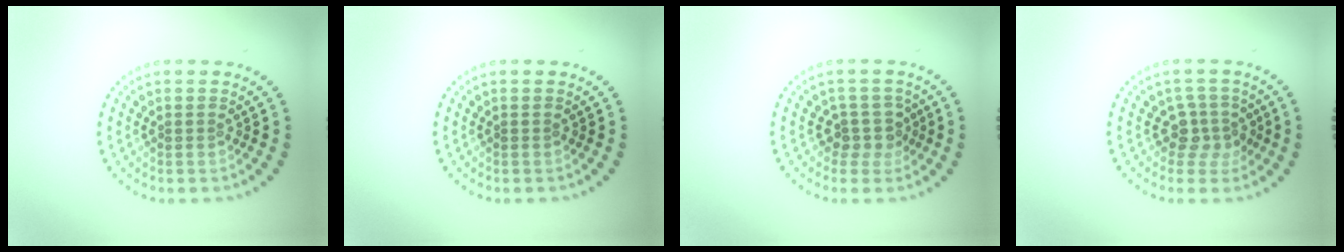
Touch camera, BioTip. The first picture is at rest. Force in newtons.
{"total": 0.0}
{"total": 2.3, "press": 1.8, "slide": 1.3}
{"total": 2.6, "press": 2.1, "slide": 1.5}